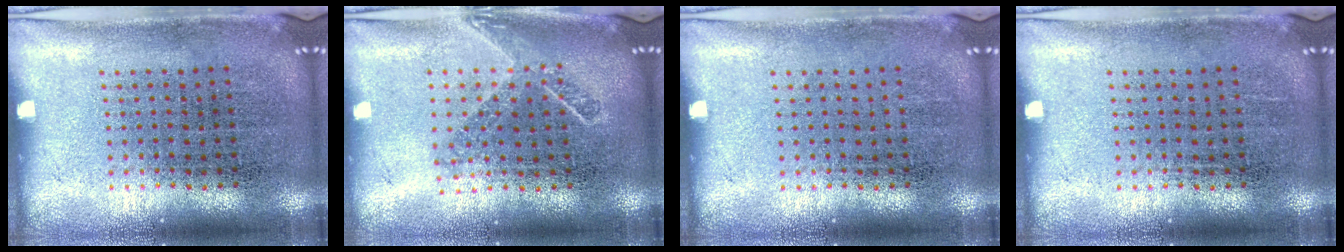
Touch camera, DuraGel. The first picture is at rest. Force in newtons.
{"total": 1.7, "press": 1.3, "slide": 1.1}
{"total": 0.0}
{"total": 0.0}